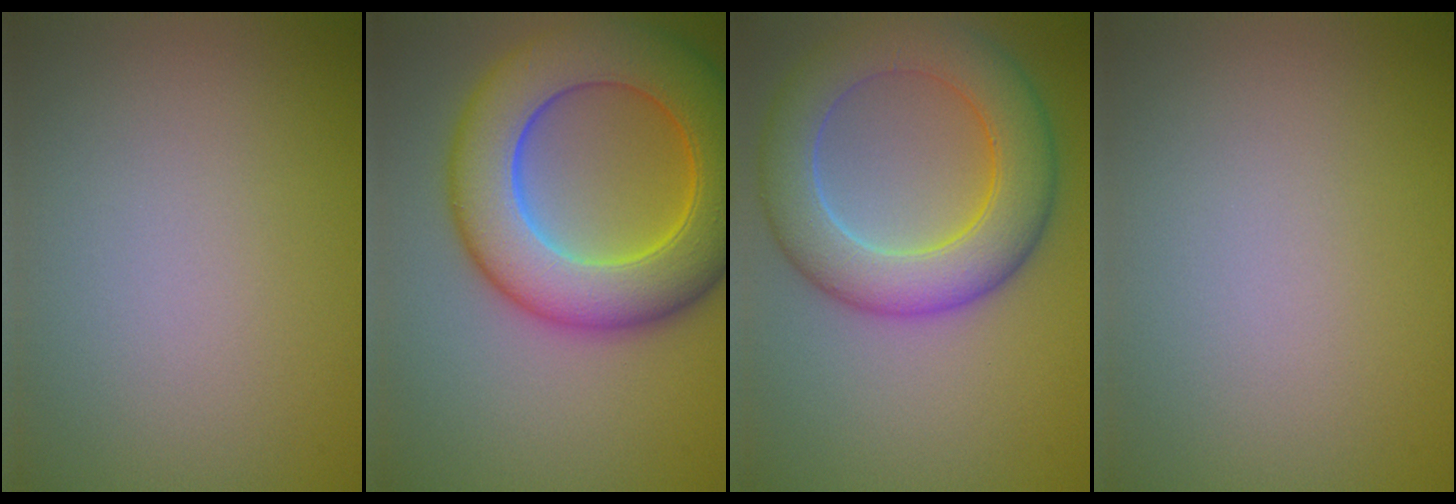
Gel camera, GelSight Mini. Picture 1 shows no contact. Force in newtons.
{"total": 11.4, "press": 11.4, "slide": 0.3}
{"total": 8.1, "press": 8.1, "slide": 0.7}
{"total": 0.0}